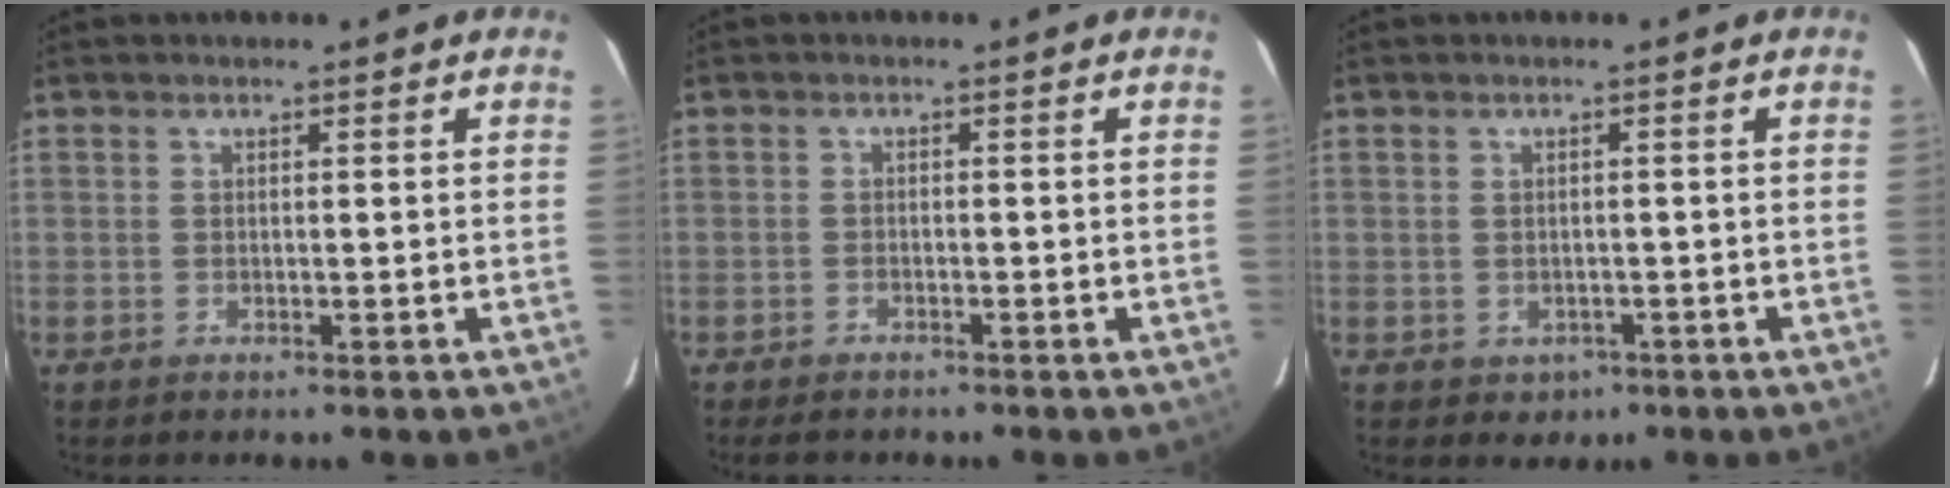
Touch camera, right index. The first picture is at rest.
{"total": 3.1, "force": [-2.7, 1.3, 0.9], "torque": [-0.016, -0.002, -0.036]}
{"total": 2.4, "force": [-1.1, 2.0, 0.8], "torque": [-0.009, 0.004, -0.005]}